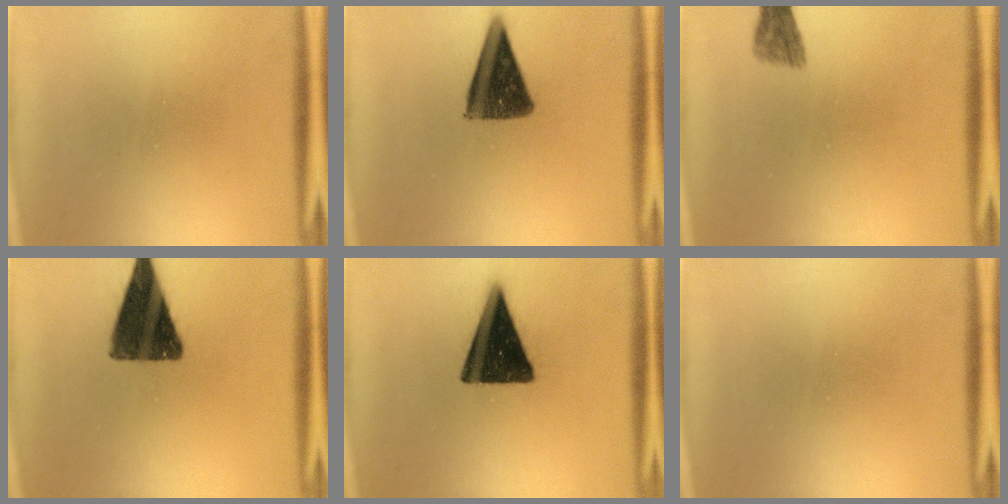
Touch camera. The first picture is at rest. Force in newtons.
{"total": 10.9}
{"total": 1.8}
{"total": 14.2}
{"total": 16.6}
{"total": 0.0}